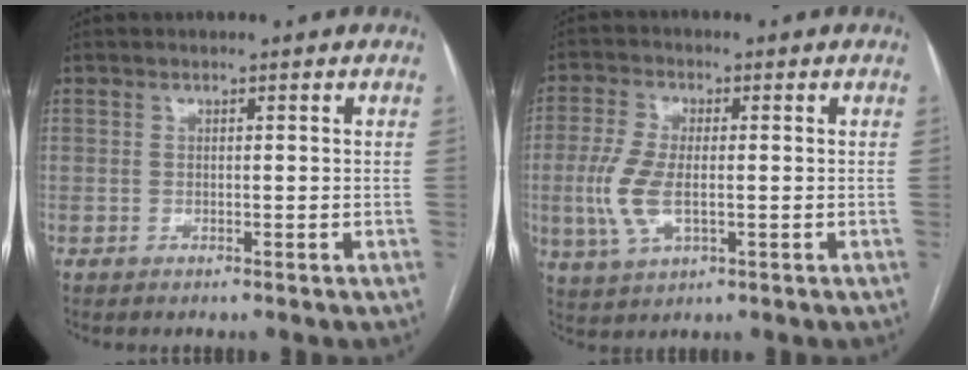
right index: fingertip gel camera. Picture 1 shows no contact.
{"total": 7.7, "force": [-1.0, 3.3, 6.9], "torque": [-0.169, -0.004, -0.018]}